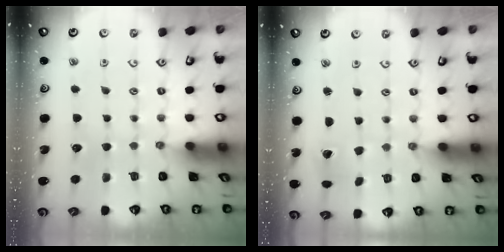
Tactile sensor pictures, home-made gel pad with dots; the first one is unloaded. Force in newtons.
{"total": 2.4, "press": 2.4, "slide": 0.2}